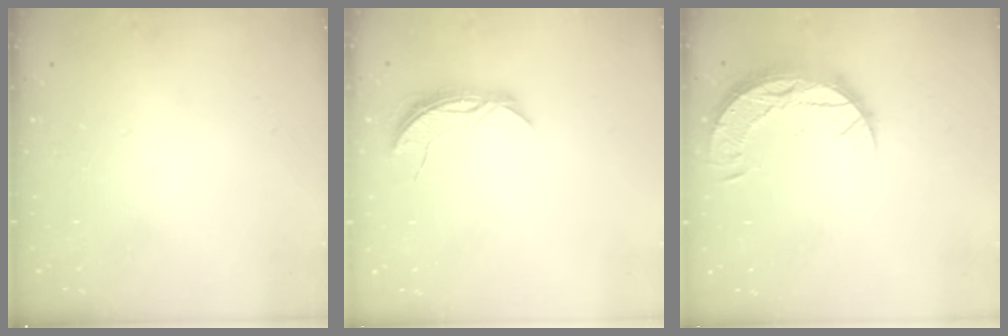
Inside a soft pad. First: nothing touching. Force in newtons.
{"total": 5.9, "press": 5.8, "slide": 0.5}
{"total": 10.3, "press": 10.2, "slide": 0.8}